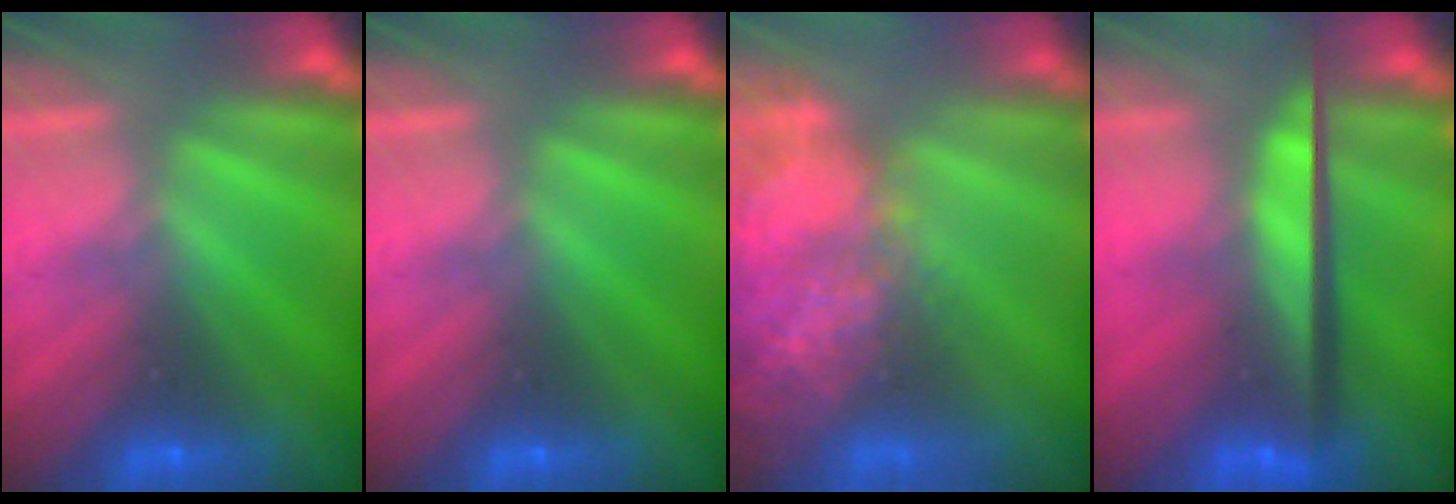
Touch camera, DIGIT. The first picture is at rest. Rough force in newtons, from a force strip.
{"total": 0.0}
{"total": 7.4}
{"total": 7.9}